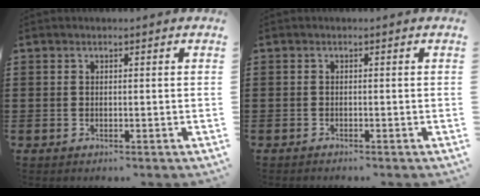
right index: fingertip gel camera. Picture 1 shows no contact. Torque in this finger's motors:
{"motor_torque": [-1.07, 1.07, -0.07, -0.02]}